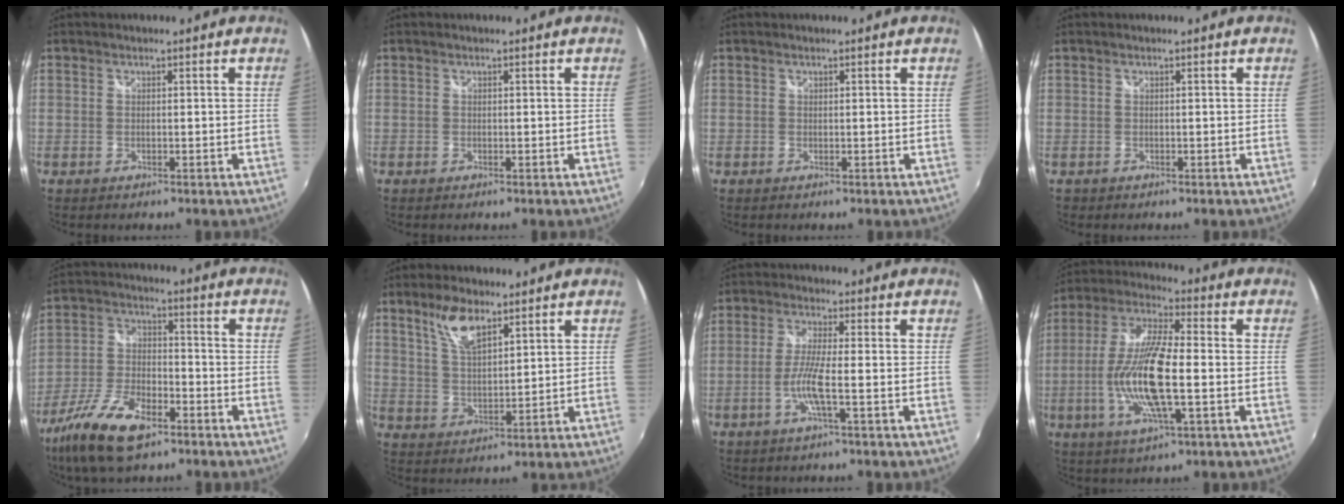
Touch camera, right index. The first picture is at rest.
{"total": 0.0}
{"total": 0.0}
{"total": 0.5, "force": [-0.3, 0.5, 0.0], "torque": [-0.001, 0.000, -0.003]}
{"total": 14.3, "force": [-9.2, 5.8, 9.3], "torque": [-0.204, -0.020, -0.178]}
{"total": 7.5, "force": [4.8, 2.8, 5.0], "torque": [-0.094, 0.006, 0.097]}
{"total": 5.5, "force": [-2.0, -0.3, 5.2], "torque": [-0.112, -0.004, -0.041]}
{"total": 15.5, "force": [-3.1, 3.3, 14.9], "torque": [-0.299, -0.008, -0.059]}